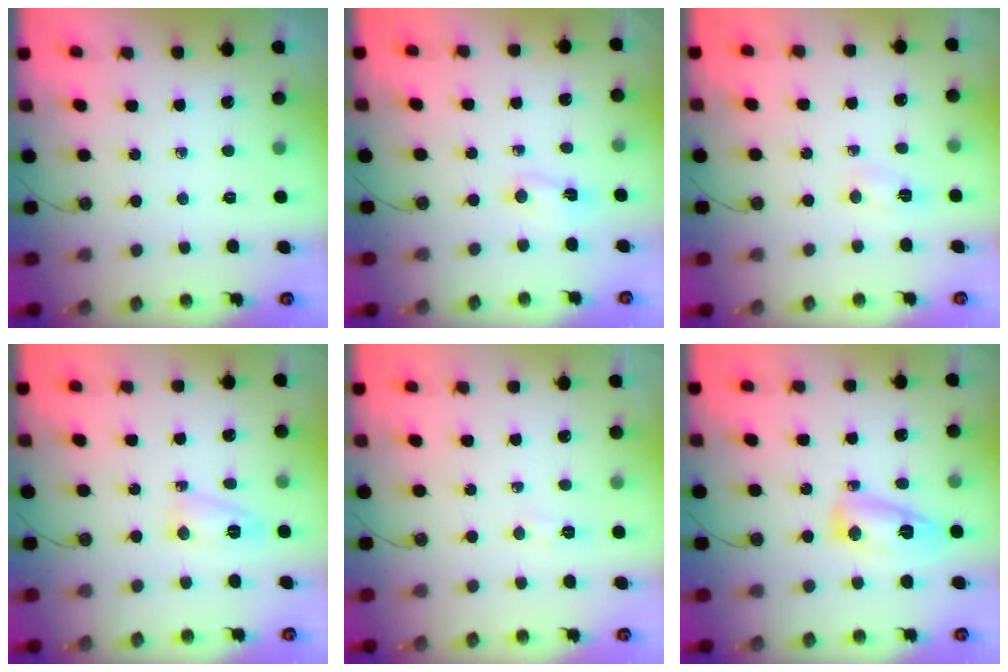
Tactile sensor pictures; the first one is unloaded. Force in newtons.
{"total": 2.2, "press": 1.9, "slide": 1.1}
{"total": 4.1, "press": 4.1, "slide": 0.4}
{"total": 4.7, "press": 4.6, "slide": 0.9}
{"total": 5.1, "press": 4.4, "slide": 2.5}
{"total": 8.9, "press": 8.9, "slide": 0.4}